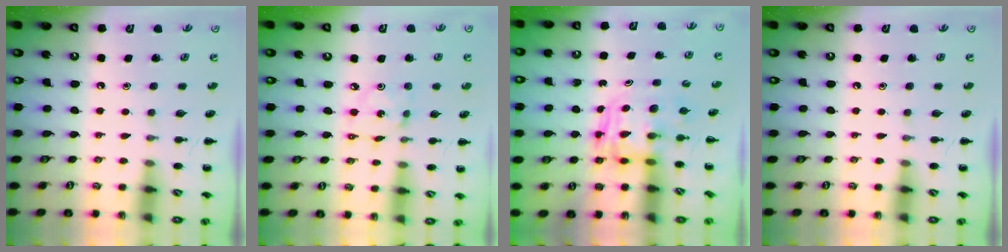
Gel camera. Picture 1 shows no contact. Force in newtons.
{"total": 2.4, "press": 2.4, "slide": 0.4}
{"total": 2.7, "press": 2.7, "slide": 0.2}
{"total": 0.0}